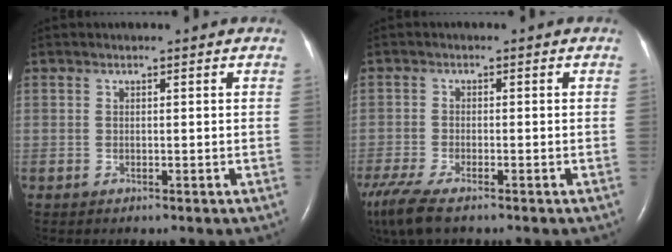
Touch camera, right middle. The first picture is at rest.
{"total": 9.3, "force": [-6.6, 2.7, 5.9], "torque": [-0.127, -0.024, -0.118]}